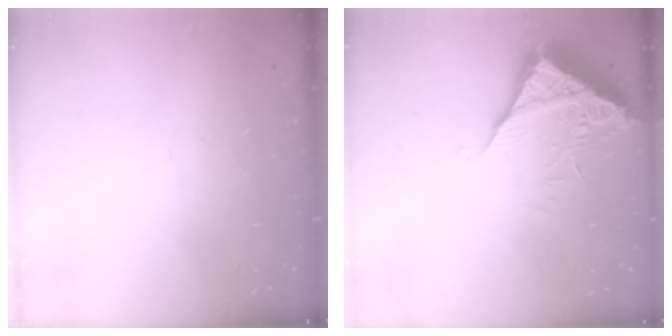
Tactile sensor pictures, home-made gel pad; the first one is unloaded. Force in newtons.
{"total": 7.0, "press": 7.0, "slide": 0.6}